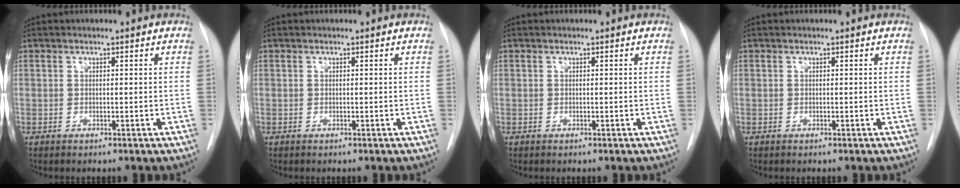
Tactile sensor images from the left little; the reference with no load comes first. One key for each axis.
{"total": 0.0}
{"total": 0.0}
{"total": 0.0}